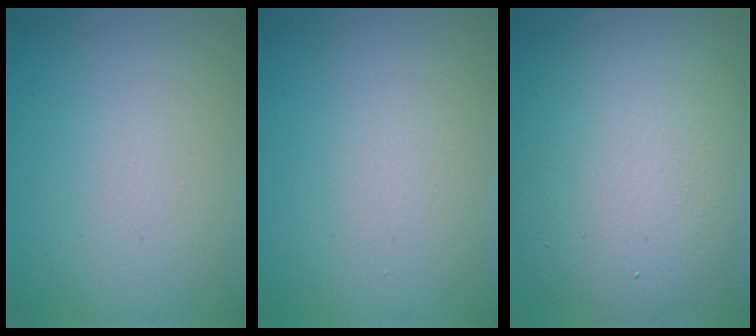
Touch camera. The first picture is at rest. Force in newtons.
{"total": 0.0}
{"total": 11.8, "press": 11.8, "slide": 0.5}